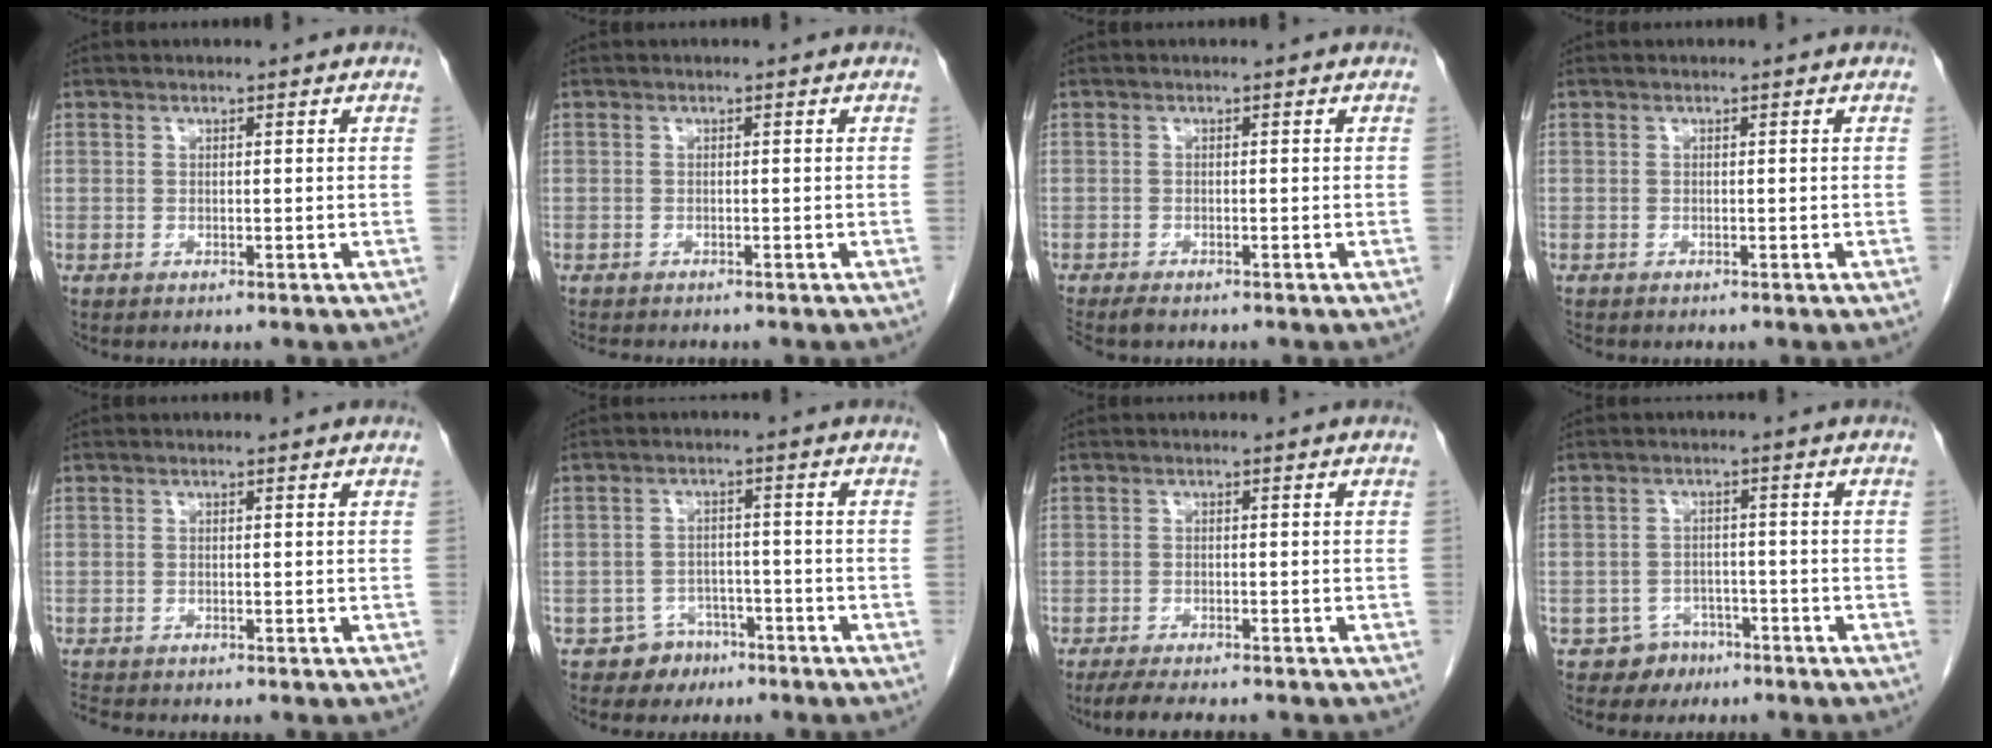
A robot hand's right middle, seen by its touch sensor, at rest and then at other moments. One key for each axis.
{"total": 3.0, "fx": -2.7, "fy": 0.5, "fz": 1.3, "tx": -0.022, "ty": -0.009, "tz": -0.036}
{"total": 3.1, "fx": -2.6, "fy": 0.8, "fz": 1.4, "tx": -0.024, "ty": -0.009, "tz": -0.041}
{"total": 0.6, "fx": -0.6, "fy": 0.2, "fz": 0.1, "tx": -0.007, "ty": -0.001, "tz": -0.013}
{"total": 1.5, "fx": -1.5, "fy": 0.0, "fz": 0.2, "tx": -0.010, "ty": -0.010, "tz": -0.026}
{"total": 3.9, "fx": -2.7, "fy": 2.8, "fz": 0.0, "tx": 0.003, "ty": 0.013, "tz": -0.037}
{"total": 6.3, "fx": -5.3, "fy": 1.0, "fz": 3.2, "tx": -0.048, "ty": -0.012, "tz": -0.081}
{"total": 3.6, "fx": -2.4, "fy": 2.6, "fz": -0.1, "tx": 0.004, "ty": 0.012, "tz": -0.033}